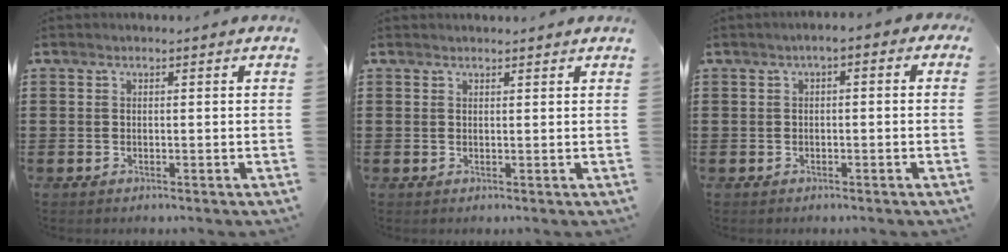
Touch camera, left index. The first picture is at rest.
{"total": 0.9, "force": [0.9, 0.1, 0.1], "torque": [-0.004, 0.000, 0.017]}
{"total": 1.8, "force": [-1.2, 0.7, 1.2], "torque": [-0.023, 0.005, -0.026]}